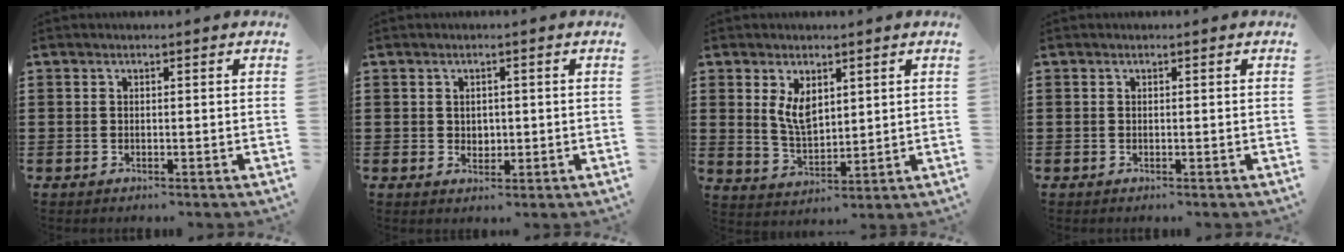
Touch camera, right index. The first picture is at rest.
{"total": 1.6, "force": [0.6, 1.5, 0.3], "torque": [-0.011, 0.009, 0.010]}
{"total": 5.1, "force": [2.2, 2.9, 3.6], "torque": [-0.071, 0.001, 0.039]}
{"total": 0.0}